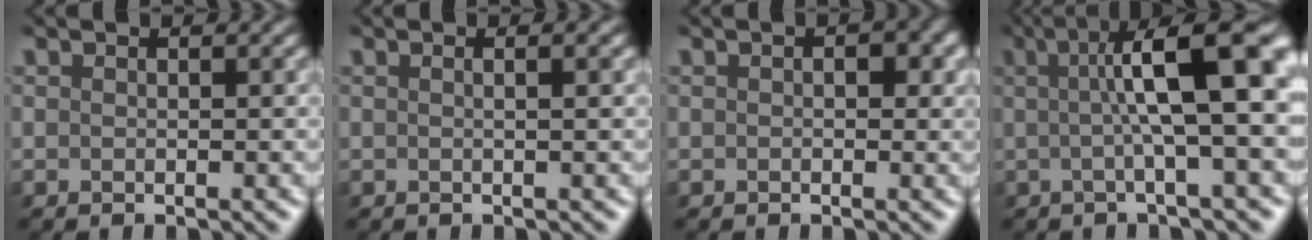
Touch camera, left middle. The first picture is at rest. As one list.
[{"total": 2.3, "force": [0.7, 1.2, 1.9], "torque": [-0.002, 0.007, -0.015]}, {"total": 2.3, "force": [0.5, 1.4, 1.7], "torque": [-0.007, 0.003, 0.005]}, {"total": 9.9, "force": [1.4, 2.0, 9.6], "torque": [-0.118, 0.015, 0.015]}]